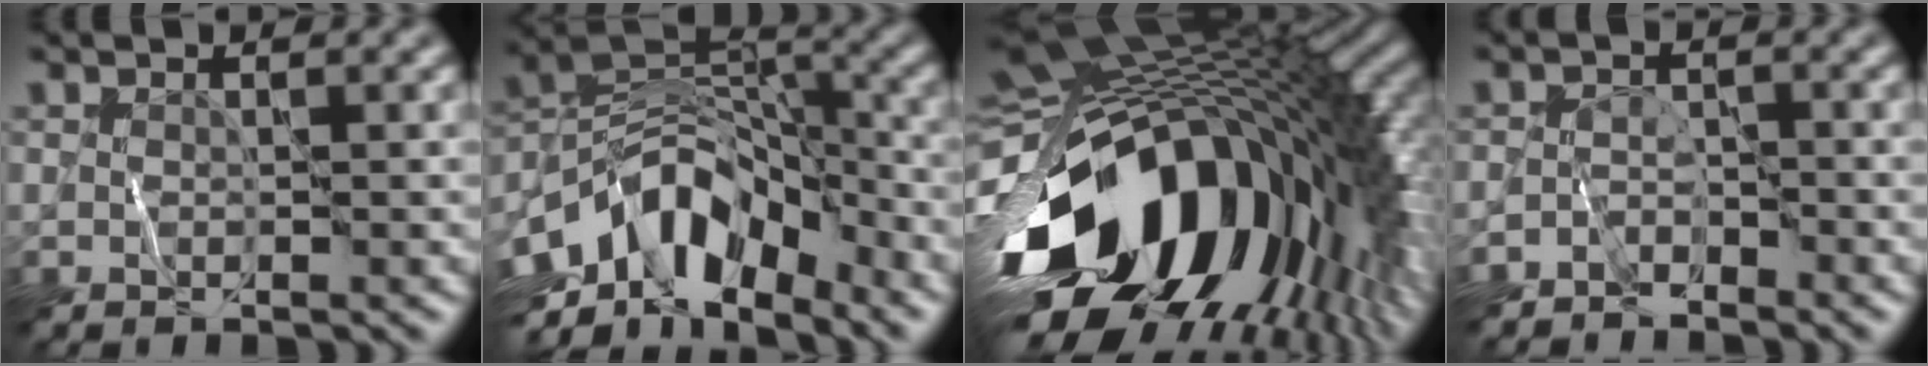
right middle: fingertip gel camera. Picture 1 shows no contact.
{"total": 10.4, "force": [-5.3, 5.3, 7.2], "torque": [-0.114, 0.011, -0.107]}
{"total": 17.4, "force": [-5.1, 10.2, 13.1], "torque": [-0.242, -0.011, -0.098]}
{"total": 2.0, "force": [-1.8, 0.8, 0.4], "torque": [-0.004, 0.007, -0.041]}